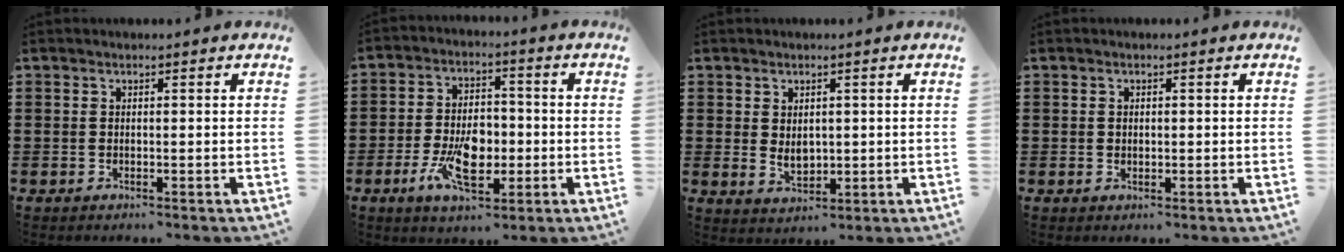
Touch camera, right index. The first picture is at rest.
{"total": 9.1, "force": [-2.6, 5.0, 7.1], "torque": [-0.144, -0.001, -0.049]}
{"total": 3.0, "force": [0.4, 2.1, 2.1], "torque": [-0.036, 0.002, 0.006]}
{"total": 0.8, "force": [0.4, 0.6, 0.3], "torque": [-0.007, 0.006, 0.007]}